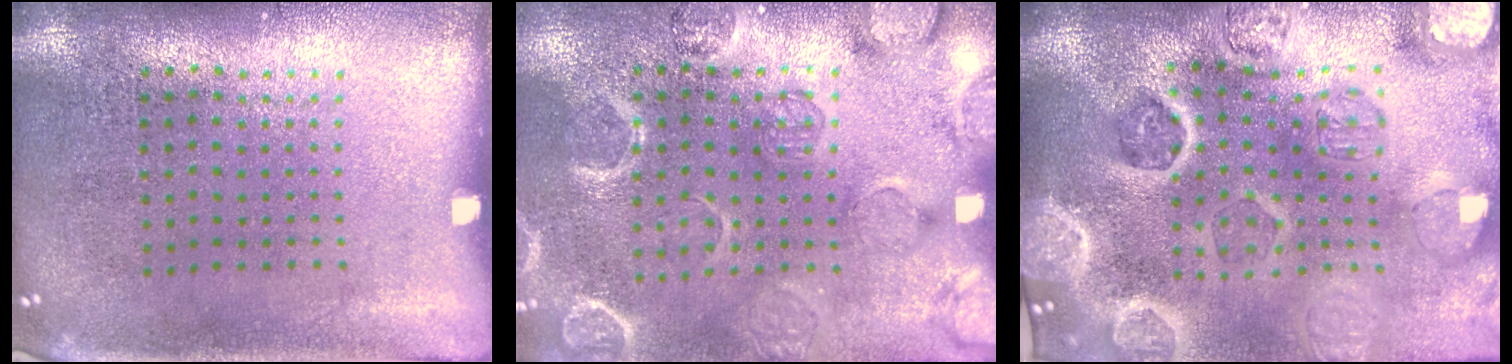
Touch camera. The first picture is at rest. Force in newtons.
{"total": 2.3, "press": 2.3, "slide": 0.5}
{"total": 5.0, "press": 4.4, "slide": 2.4}